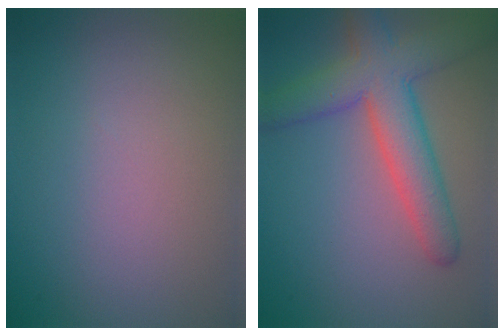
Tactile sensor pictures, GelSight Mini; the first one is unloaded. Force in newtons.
{"total": 6.6, "press": 6.6, "slide": 0.3}